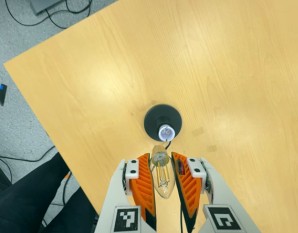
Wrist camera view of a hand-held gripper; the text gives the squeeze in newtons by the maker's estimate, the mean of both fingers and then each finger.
{"total": 20.6, "left": 21.6, "right": 19.5}